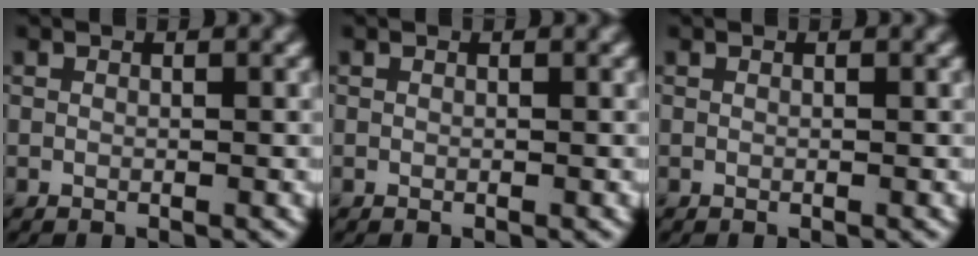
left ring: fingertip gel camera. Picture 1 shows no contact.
{"total": 0.0}
{"total": 0.0}